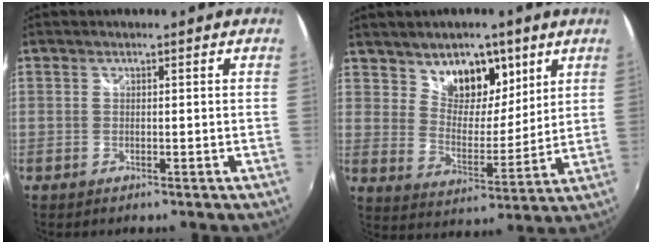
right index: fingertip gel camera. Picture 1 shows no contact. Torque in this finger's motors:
{"motor_torque": [0.12, 0.21, 0.09, 0.05]}